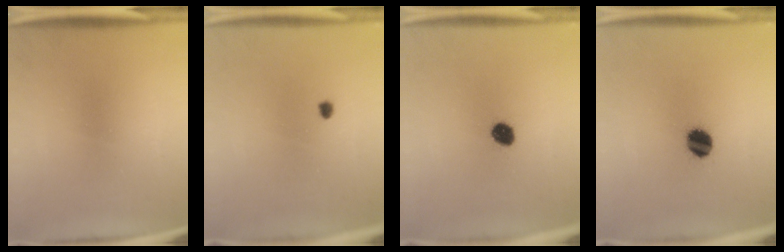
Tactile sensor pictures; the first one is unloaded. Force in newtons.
{"total": 0.9}
{"total": 5.5}
{"total": 7.7}